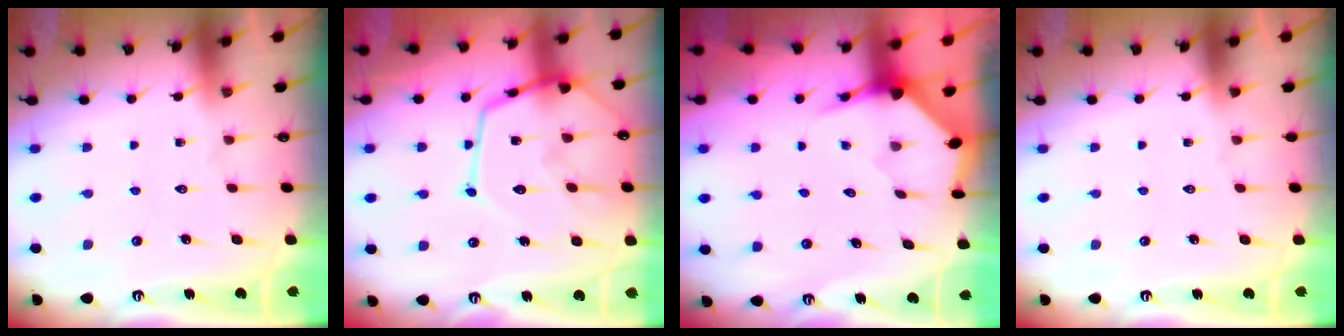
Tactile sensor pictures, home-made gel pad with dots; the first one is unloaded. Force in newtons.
{"total": 18.9, "press": 18.8, "slide": 1.6}
{"total": 3.7, "press": 3.6, "slide": 0.4}
{"total": 0.0}